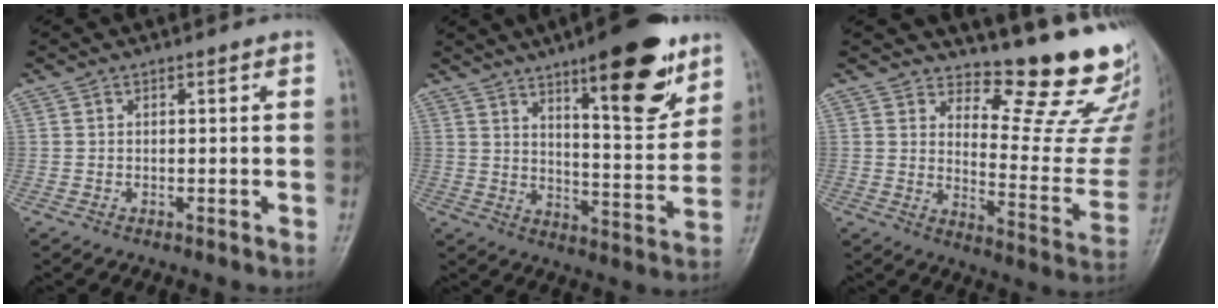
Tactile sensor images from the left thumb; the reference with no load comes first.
{"total": 17.4, "force": [10.4, 5.0, 13.1], "torque": [-0.152, -0.062, 0.158]}
{"total": 16.5, "force": [15.2, 3.0, 5.8], "torque": [-0.037, -0.181, 0.186]}